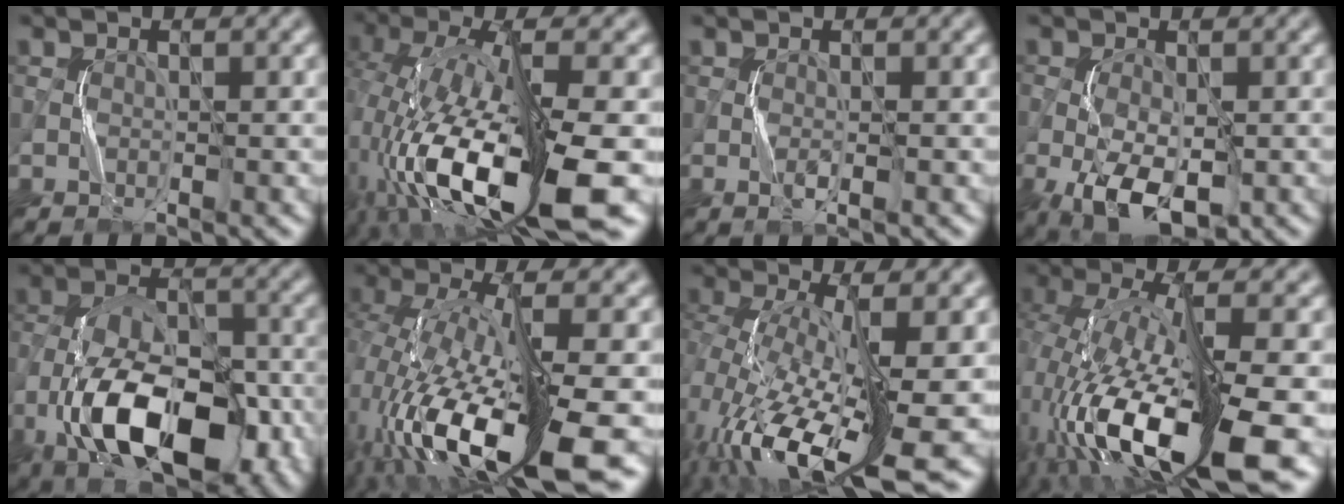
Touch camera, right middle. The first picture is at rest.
{"total": 14.3, "force": [-6.1, 4.6, 12.1], "torque": [-0.249, -0.016, -0.100]}
{"total": 0.7, "force": [-0.2, 0.0, 0.6], "torque": [-0.017, 0.002, -0.004]}
{"total": 6.5, "force": [-2.5, 3.4, 5.0], "torque": [-0.117, -0.016, -0.038]}
{"total": 12.5, "force": [-5.6, 6.5, 9.0], "torque": [-0.160, -0.004, -0.095]}
{"total": 13.6, "force": [-5.5, 3.9, 11.7], "torque": [-0.239, -0.008, -0.088]}
{"total": 12.7, "force": [-4.0, 3.9, 11.4], "torque": [-0.223, -0.007, -0.061]}
{"total": 14.3, "force": [-6.2, 4.3, 12.1], "torque": [-0.249, -0.008, -0.101]}